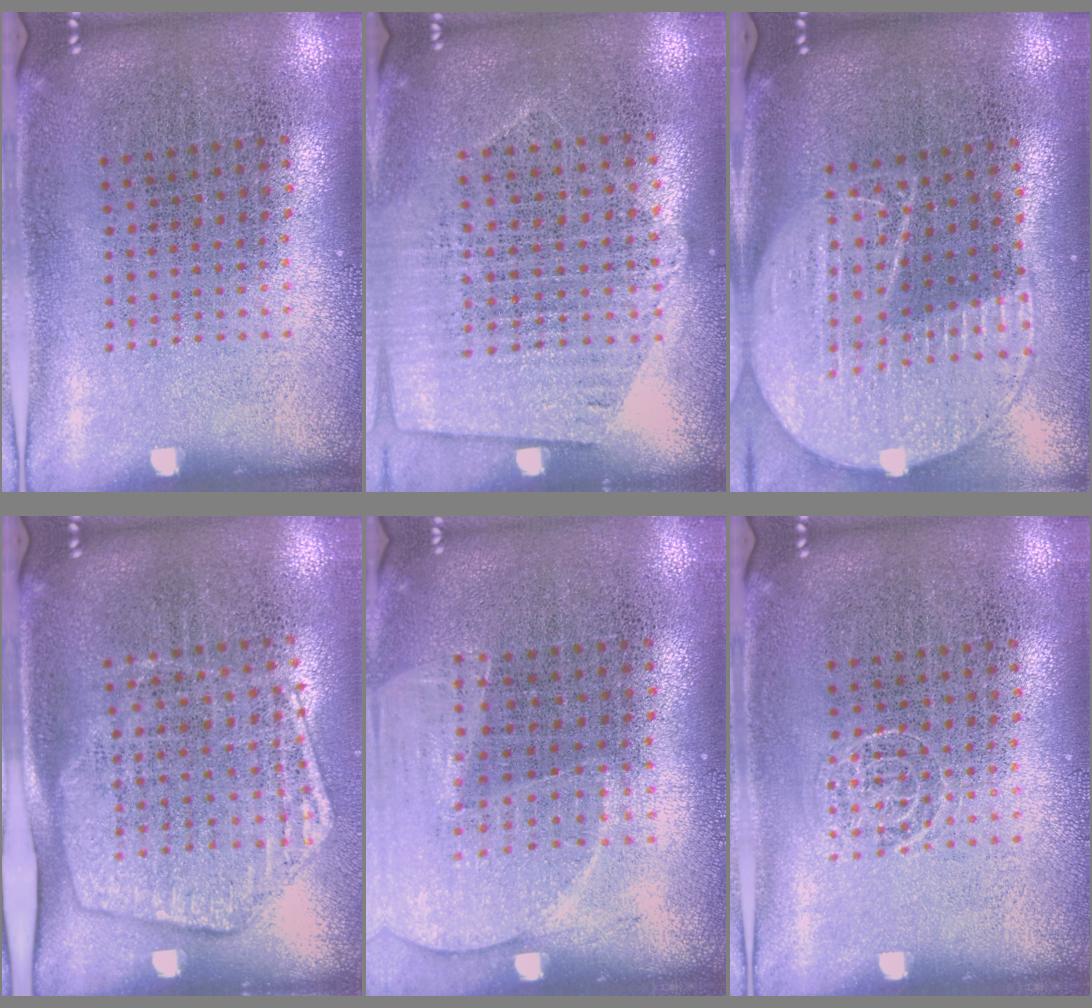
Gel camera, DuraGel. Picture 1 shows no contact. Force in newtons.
{"total": 1.1, "press": 1.0, "slide": 0.5}
{"total": 2.2, "press": 1.9, "slide": 1.0}
{"total": 1.9, "press": 1.6, "slide": 1.1}
{"total": 1.5, "press": 1.4, "slide": 0.3}
{"total": 0.9, "press": 0.9, "slide": 0.2}